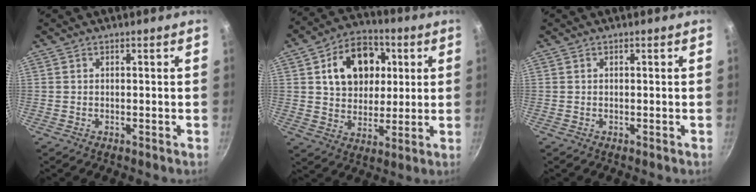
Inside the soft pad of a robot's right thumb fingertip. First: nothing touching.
{"total": 15.5, "force": [4.0, 11.6, 9.5], "torque": [-0.106, 0.005, 0.060]}
{"total": 0.0}